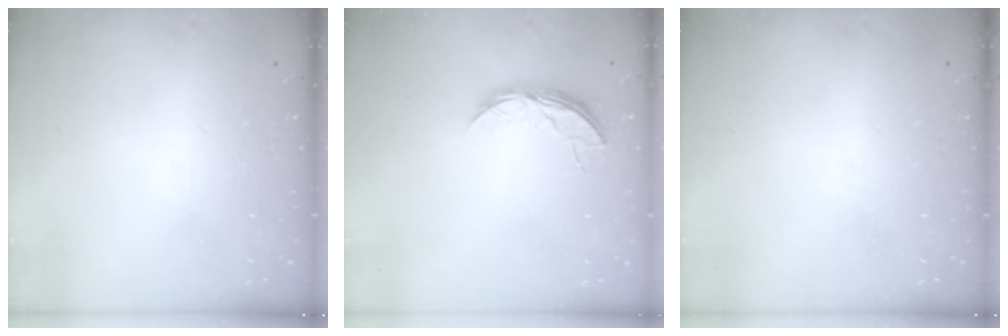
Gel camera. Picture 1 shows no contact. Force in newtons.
{"total": 5.5, "press": 5.5, "slide": 0.5}
{"total": 0.0}